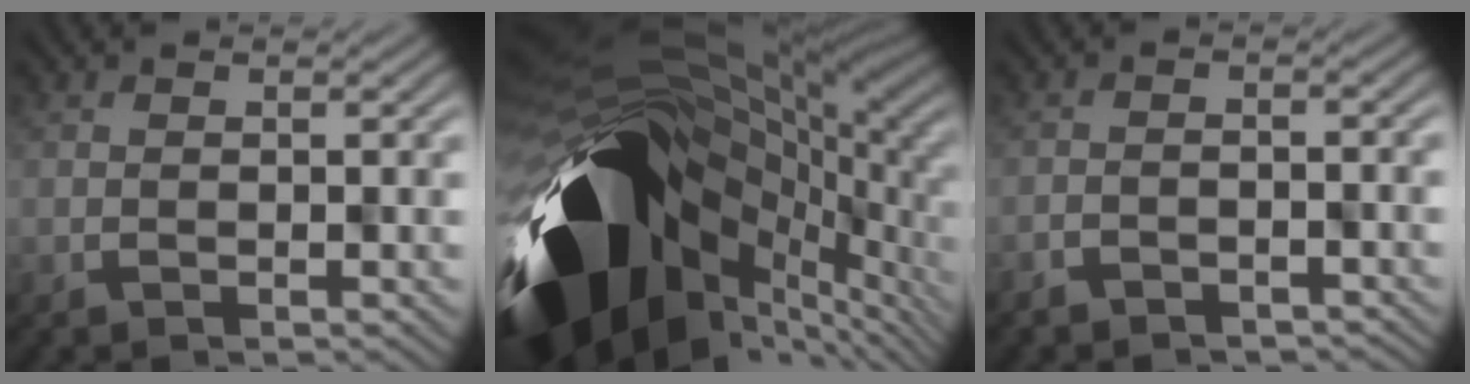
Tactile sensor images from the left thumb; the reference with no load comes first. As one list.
[{"total": 17.1, "force": [-2.6, 10.1, 13.6], "torque": [-0.284, -0.050, -0.027]}, {"total": 2.5, "force": [-2.4, 0.6, 0.2], "torque": [-0.011, -0.008, -0.033]}]